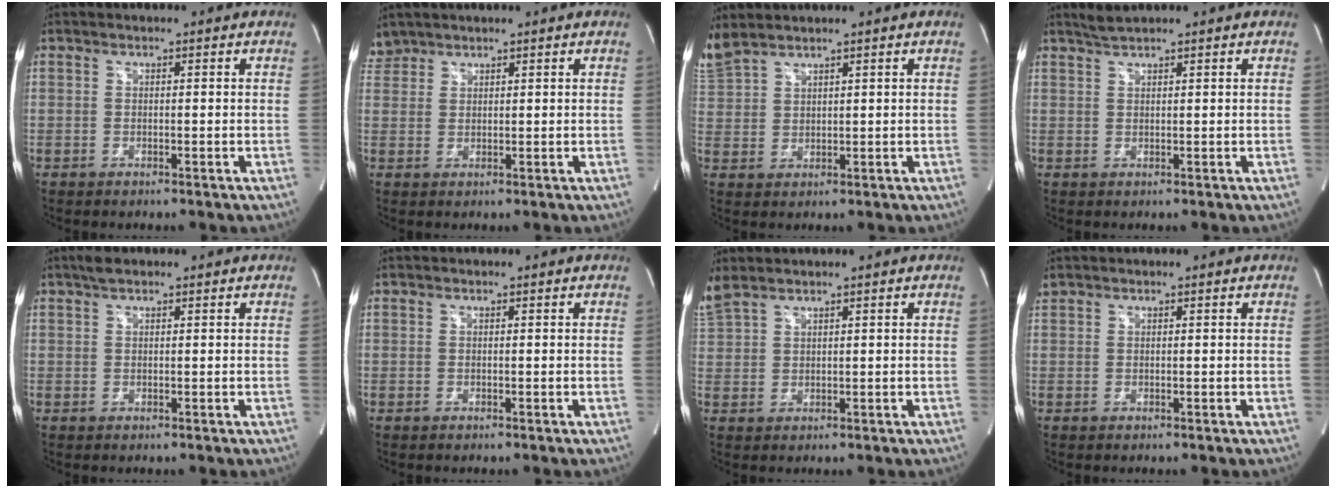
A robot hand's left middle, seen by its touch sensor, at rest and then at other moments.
{"total": 2.7, "force": [2.5, 1.0, -0.3], "torque": [0.003, 0.015, 0.051]}
{"total": 5.1, "force": [4.8, 0.7, 1.6], "torque": [-0.057, 0.017, 0.115]}
{"total": 1.8, "force": [1.7, -0.3, 0.6], "torque": [-0.014, 0.004, 0.038]}
{"total": 1.7, "force": [1.3, 0.5, 1.0], "torque": [-0.022, 0.011, 0.023]}
{"total": 0.0}
{"total": 3.5, "force": [3.2, 0.5, 1.4], "torque": [-0.051, 0.023, 0.080]}
{"total": 0.6, "force": [0.5, 0.2, 0.0], "torque": [-0.009, 0.017, 0.015]}